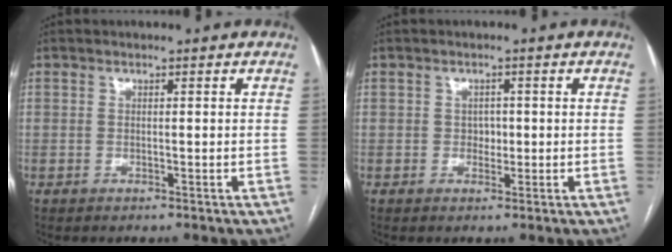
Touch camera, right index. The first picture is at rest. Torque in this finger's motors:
{"motor_torque": [0.24, 0.21, 0.07, 0.02]}